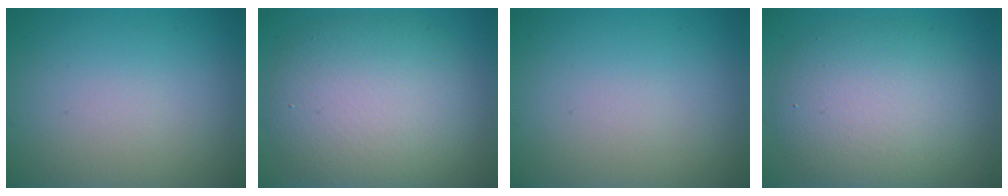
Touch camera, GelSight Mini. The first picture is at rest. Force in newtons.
{"total": 8.7, "press": 8.7, "slide": 0.7}
{"total": 0.0}
{"total": 7.2, "press": 7.2, "slide": 0.5}